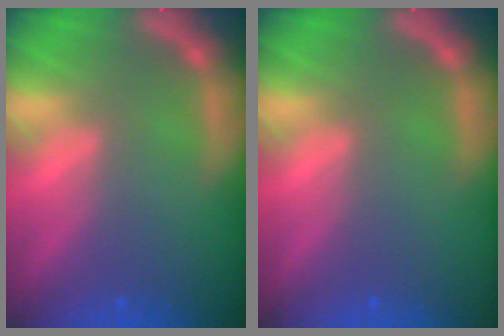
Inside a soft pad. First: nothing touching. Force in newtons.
{"total": 0.0}